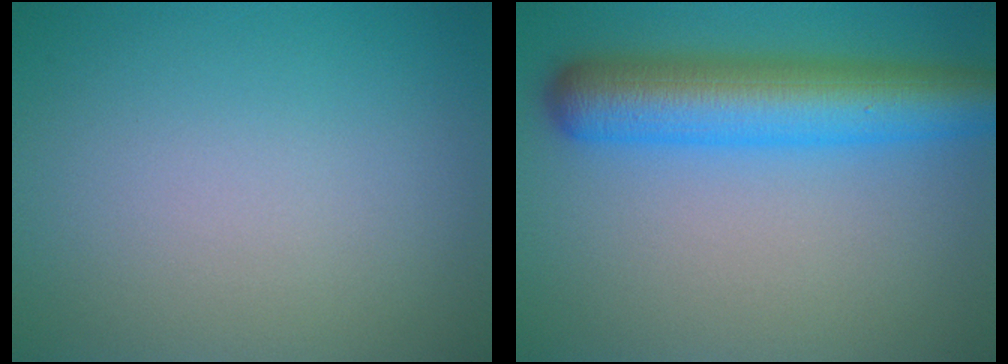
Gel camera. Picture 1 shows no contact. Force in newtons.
{"total": 7.8, "press": 7.8, "slide": 0.2}